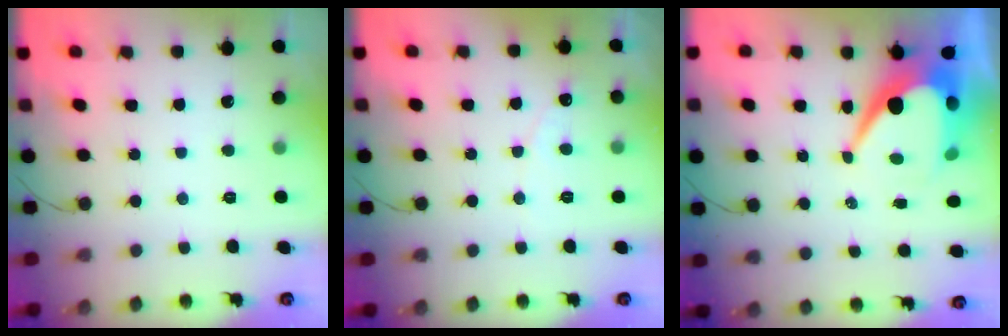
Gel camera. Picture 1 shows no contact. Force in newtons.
{"total": 2.9, "press": 2.9, "slide": 0.2}
{"total": 12.7, "press": 12.7, "slide": 1.0}